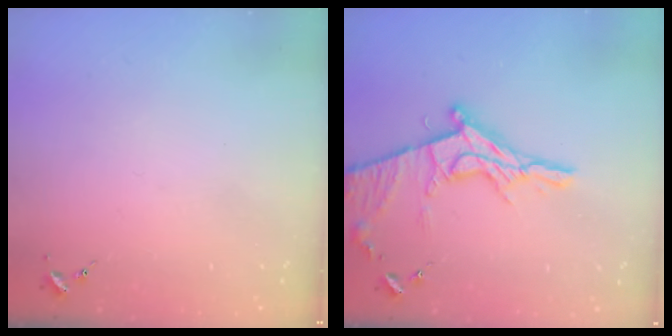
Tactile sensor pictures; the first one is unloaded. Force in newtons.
{"total": 16.9, "press": 16.8, "slide": 1.4}